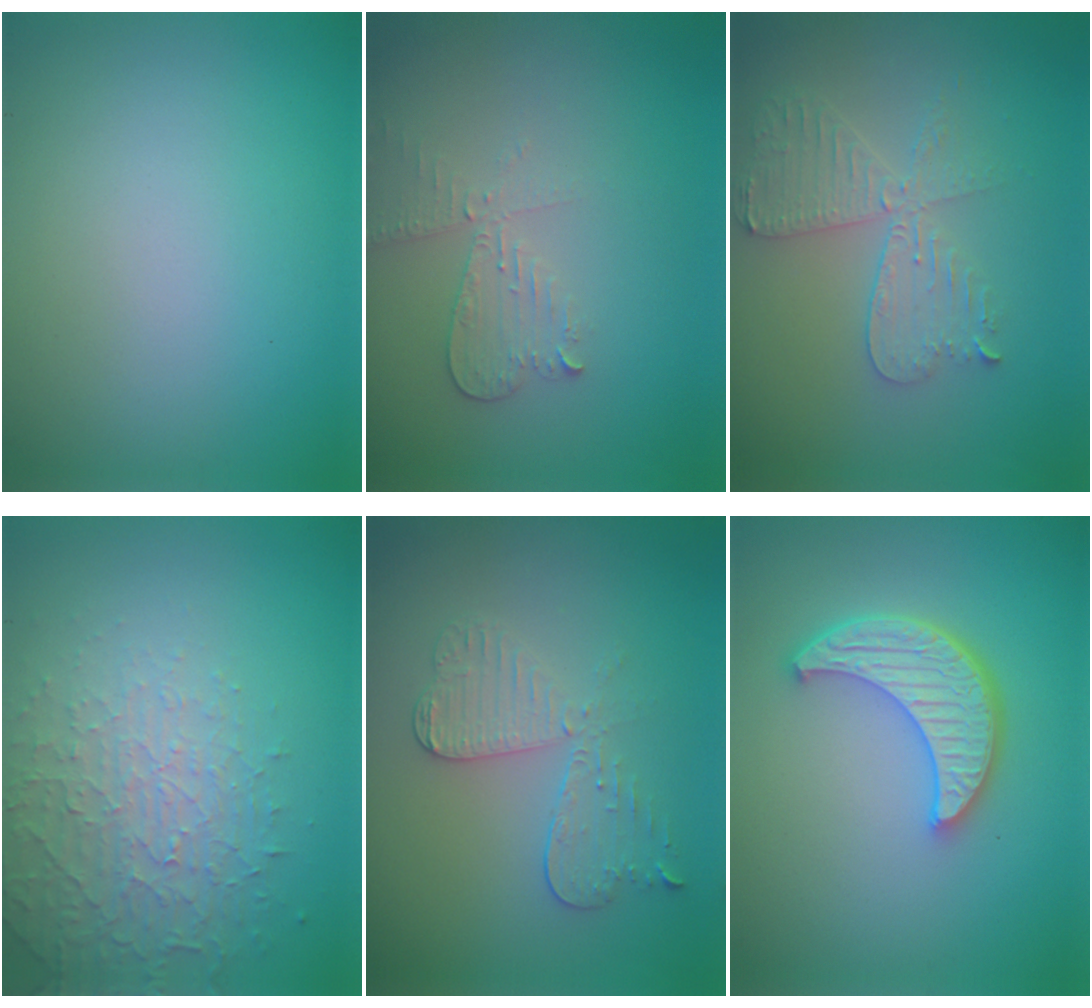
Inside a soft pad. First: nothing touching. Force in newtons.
{"total": 2.4, "press": 2.3, "slide": 0.5}
{"total": 4.3, "press": 3.7, "slide": 2.1}
{"total": 4.5, "press": 3.3, "slide": 3.1}
{"total": 3.9, "press": 3.3, "slide": 2.0}
{"total": 5.5, "press": 4.2, "slide": 3.6}